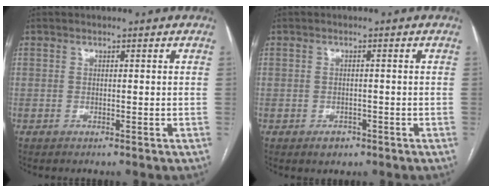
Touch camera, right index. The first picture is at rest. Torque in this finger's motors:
{"motor_torque": [-0.09, 0.04, -0.09, -0.05]}